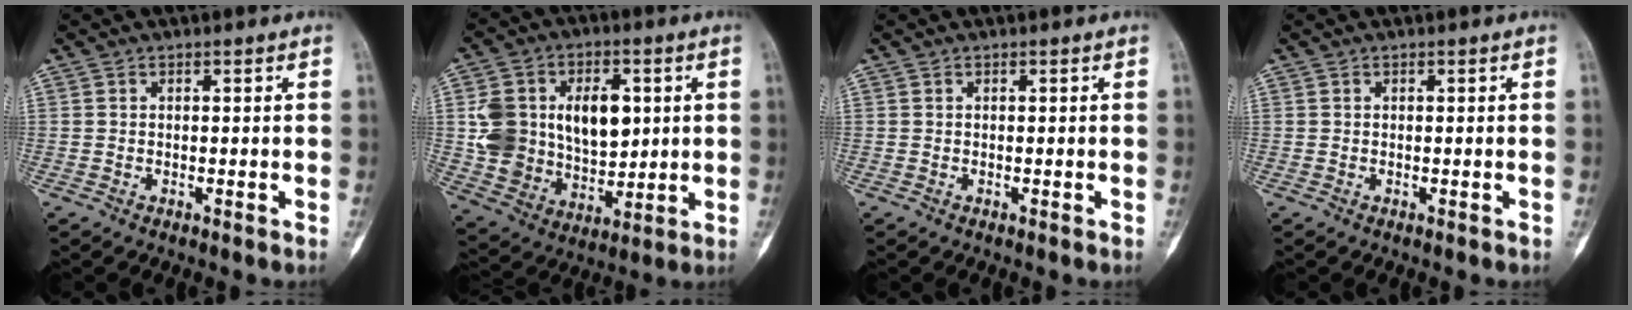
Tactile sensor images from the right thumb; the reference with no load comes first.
{"total": 18.4, "force": [3.0, 13.2, 12.4], "torque": [-0.176, -0.003, 0.070]}
{"total": 0.0}
{"total": 0.0}